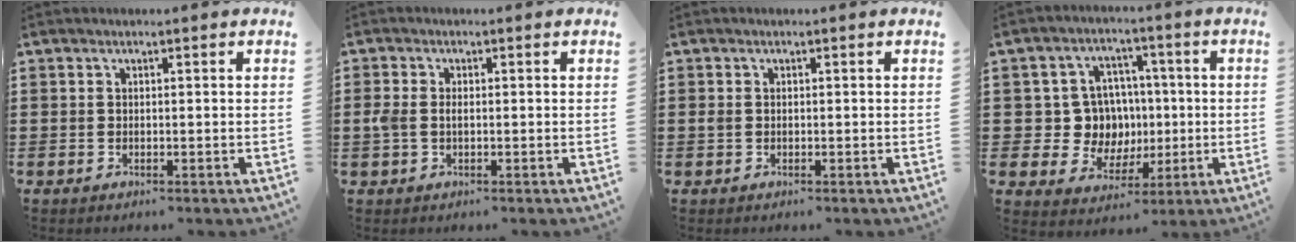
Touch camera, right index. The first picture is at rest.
{"total": 2.0, "force": [-0.2, 1.1, 1.6], "torque": [-0.048, -0.003, -0.009]}
{"total": 0.8, "force": [0.0, 0.6, 0.6], "torque": [-0.013, 0.004, -0.002]}
{"total": 8.6, "force": [0.6, 8.1, 2.9], "torque": [-0.066, 0.008, 0.018]}